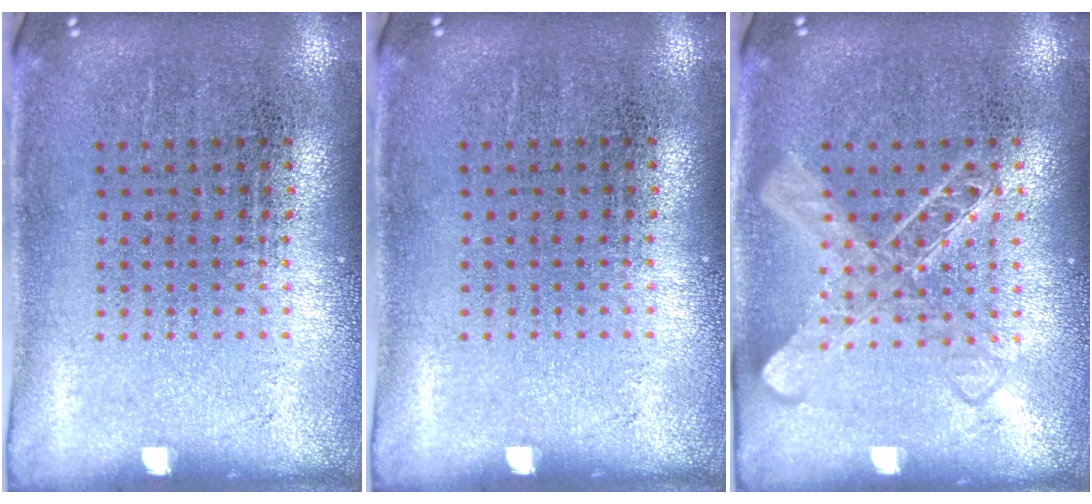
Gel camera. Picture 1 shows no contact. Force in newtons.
{"total": 0.0}
{"total": 2.5, "press": 2.4, "slide": 0.5}